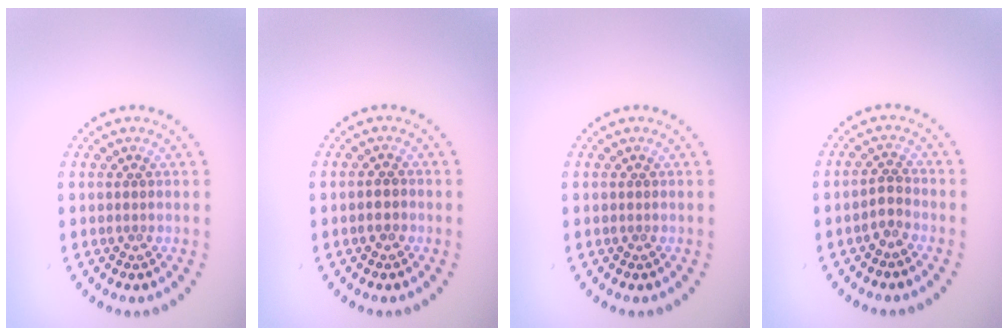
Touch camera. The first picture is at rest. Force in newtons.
{"total": 1.4, "press": 1.2, "slide": 0.6}
{"total": 0.0}
{"total": 1.5, "press": 1.2, "slide": 0.9}